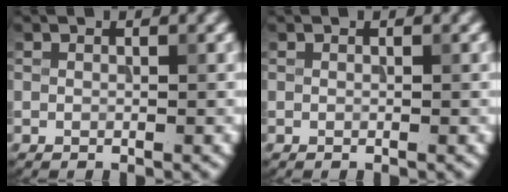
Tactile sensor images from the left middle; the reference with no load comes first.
{"total": 0.0}